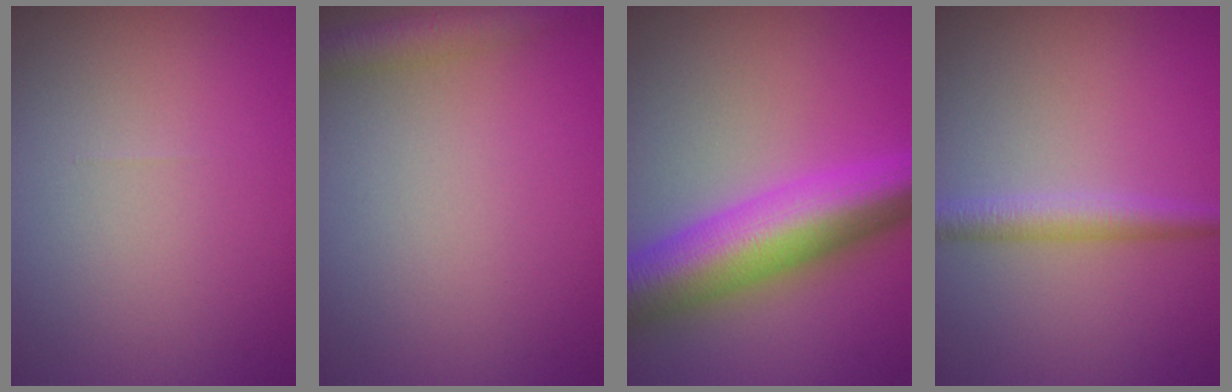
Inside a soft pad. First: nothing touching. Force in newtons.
{"total": 2.8, "press": 2.8, "slide": 0.2}
{"total": 10.7, "press": 10.7, "slide": 0.1}
{"total": 2.7, "press": 2.7, "slide": 0.0}